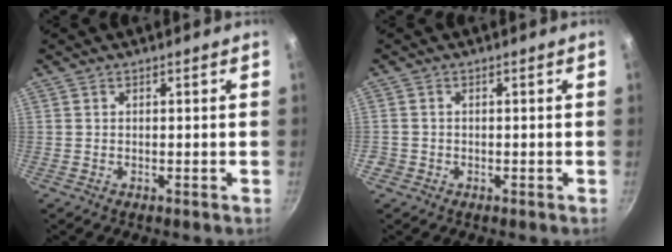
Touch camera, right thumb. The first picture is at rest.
{"total": 1.5, "force": [-0.7, 1.3, 0.3], "torque": [-0.005, 0.004, -0.011]}